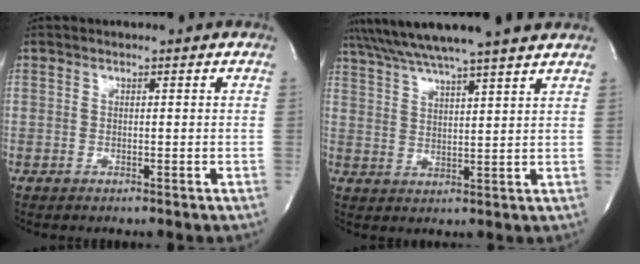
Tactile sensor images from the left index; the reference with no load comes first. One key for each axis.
{"total": 15.3, "fx": 13.4, "fy": -0.4, "fz": 7.5, "tx": -0.137, "ty": 0.029, "tz": 0.198}